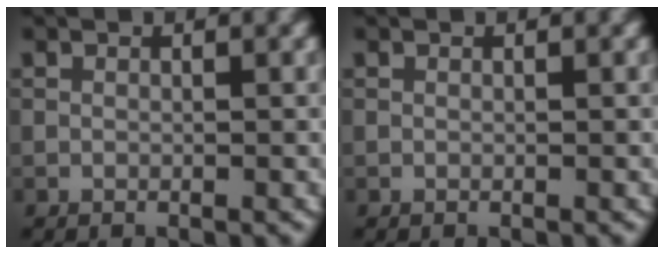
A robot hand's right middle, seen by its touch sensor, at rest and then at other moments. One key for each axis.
{"total": 0.0}